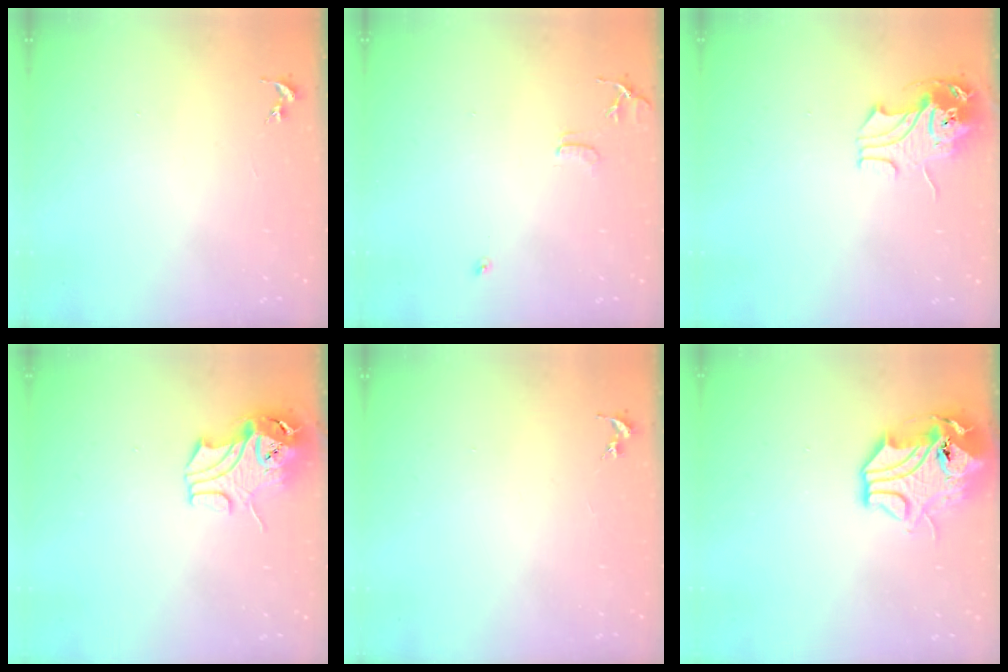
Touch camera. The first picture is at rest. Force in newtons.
{"total": 7.9, "press": 7.9, "slide": 0.7}
{"total": 11.0, "press": 10.9, "slide": 1.5}
{"total": 9.8, "press": 9.7, "slide": 1.6}
{"total": 0.0}
{"total": 13.8, "press": 13.6, "slide": 2.0}